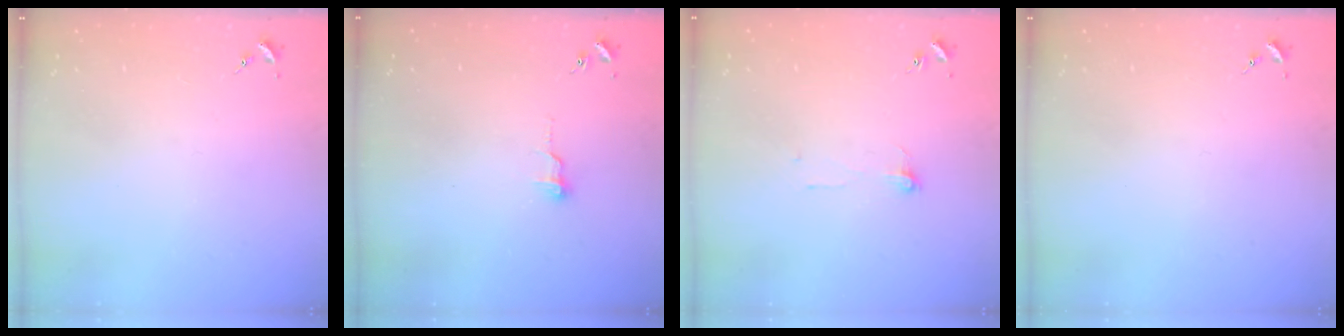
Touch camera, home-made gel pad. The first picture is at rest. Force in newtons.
{"total": 4.7, "press": 4.7, "slide": 0.4}
{"total": 4.0, "press": 4.0, "slide": 0.3}
{"total": 0.0}